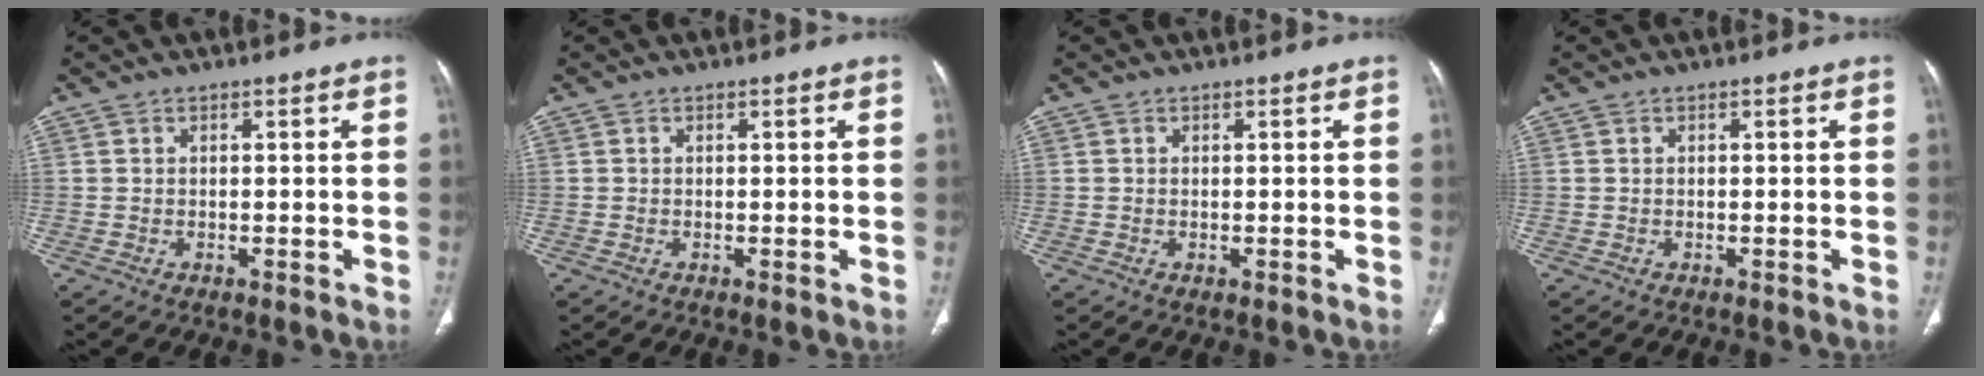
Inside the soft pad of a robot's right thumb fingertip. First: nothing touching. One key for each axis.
{"total": 0.0}
{"total": 0.0}
{"total": 0.0}